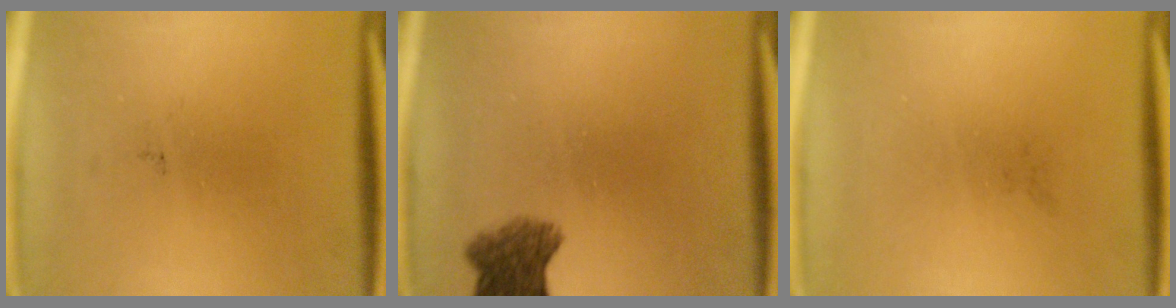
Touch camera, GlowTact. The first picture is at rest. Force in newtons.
{"total": 5.3}
{"total": 0.0}